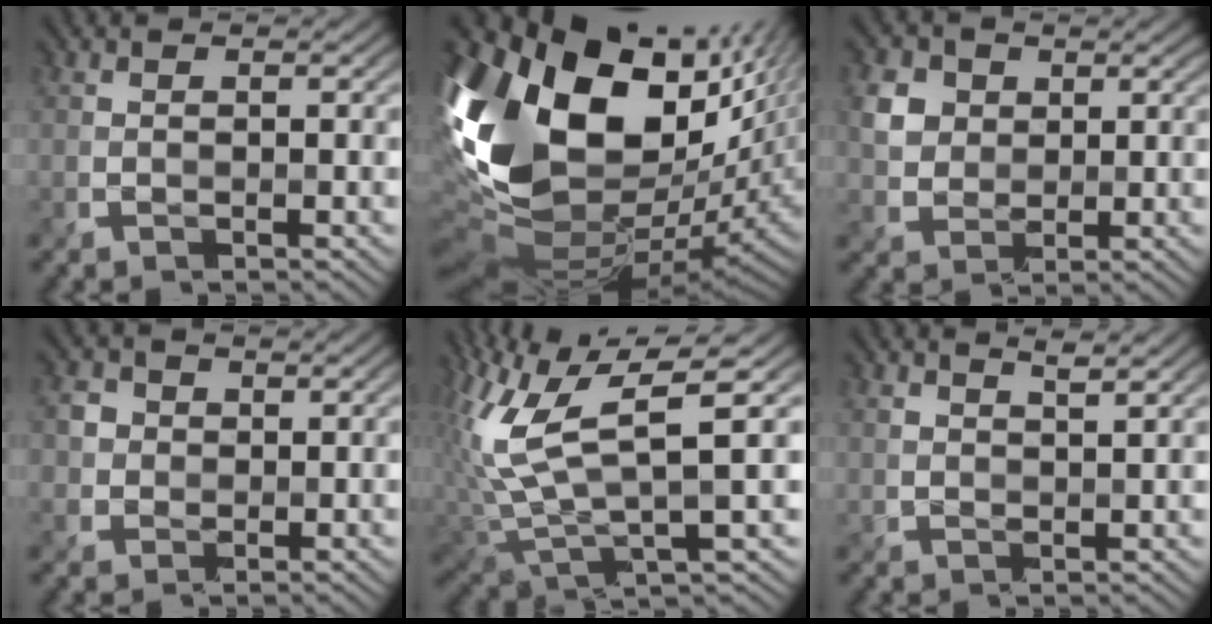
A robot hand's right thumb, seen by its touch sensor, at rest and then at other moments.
{"total": 21.3, "force": [3.7, 12.7, 16.7], "torque": [-0.371, -0.030, 0.092]}
{"total": 4.5, "force": [1.7, 3.8, 1.6], "torque": [-0.055, 0.002, 0.031]}
{"total": 2.6, "force": [0.3, 2.5, 0.5], "torque": [-0.021, -0.001, 0.003]}
{"total": 12.2, "force": [3.4, 4.2, 11.0], "torque": [-0.247, 0.003, 0.072]}
{"total": 1.7, "force": [1.5, 0.3, 0.8], "torque": [-0.017, 0.001, 0.032]}